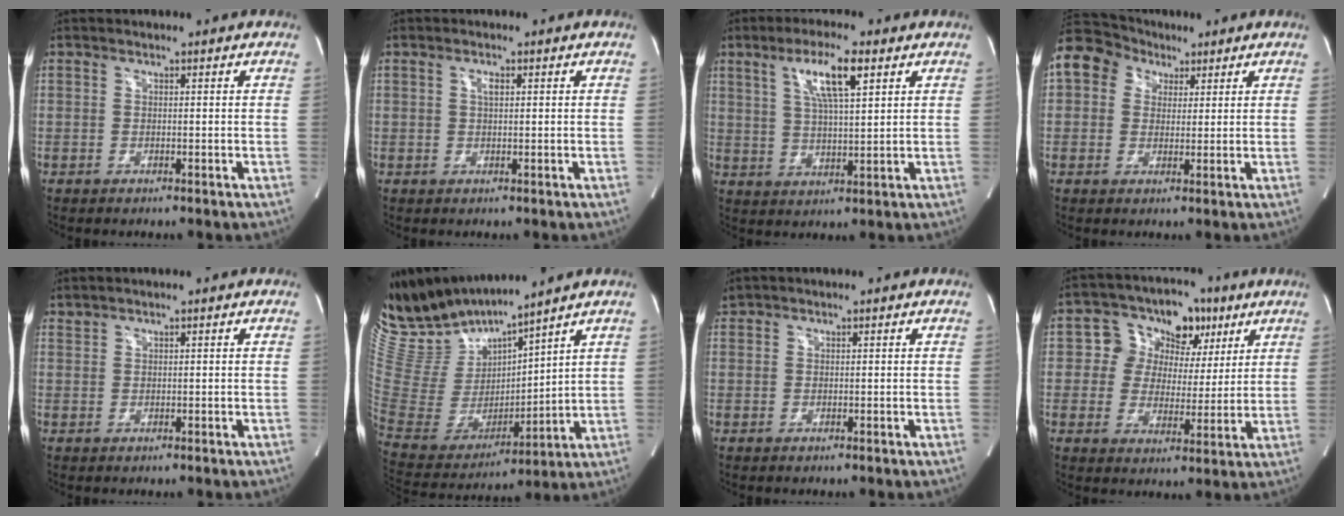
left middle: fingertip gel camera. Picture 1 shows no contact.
{"total": 1.3, "force": [0.4, 0.6, 1.1], "torque": [-0.020, 0.000, 0.005]}
{"total": 8.6, "force": [4.0, 1.2, 7.5], "torque": [-0.142, 0.004, 0.071]}
{"total": 15.8, "force": [6.7, 12.8, 6.4], "torque": [-0.191, 0.081, 0.126]}
{"total": 0.8, "force": [0.8, -0.1, 0.1], "torque": [-0.006, 0.004, 0.022]}
{"total": 14.5, "force": [13.8, 1.3, 4.4], "torque": [-0.111, -0.008, 0.292]}
{"total": 0.6, "force": [0.6, 0.1, -0.1], "torque": [-0.006, 0.010, 0.017]}
{"total": 9.3, "force": [3.5, 7.7, 3.9], "torque": [-0.042, 0.031, 0.055]}